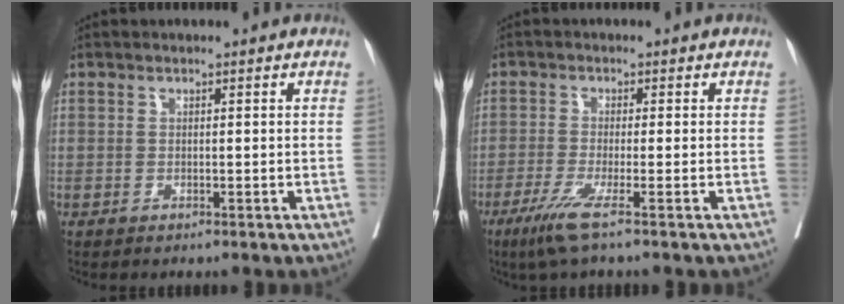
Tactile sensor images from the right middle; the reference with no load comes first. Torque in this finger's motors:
{"motor_torque": [0.48, -0.57, 0.18, 0.09]}